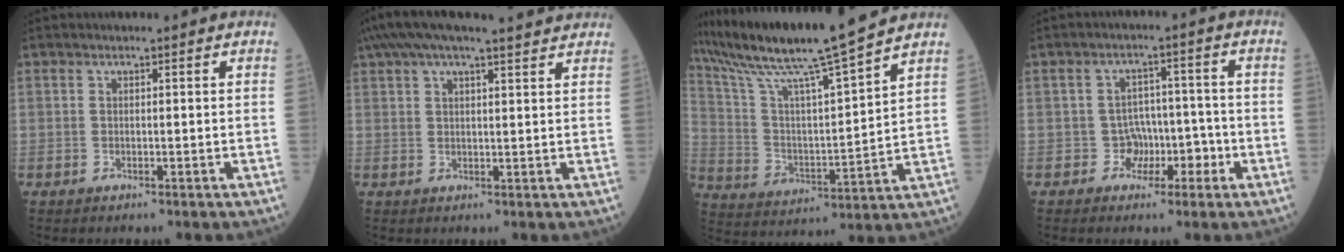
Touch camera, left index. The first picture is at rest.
{"total": 13.2, "force": [11.4, 1.4, 6.5], "torque": [-0.118, 0.052, 0.160]}
{"total": 18.0, "force": [15.5, -1.3, 9.2], "torque": [-0.174, 0.001, 0.269]}
{"total": 4.1, "force": [-1.8, 3.6, 0.8], "torque": [0.004, 0.016, -0.027]}